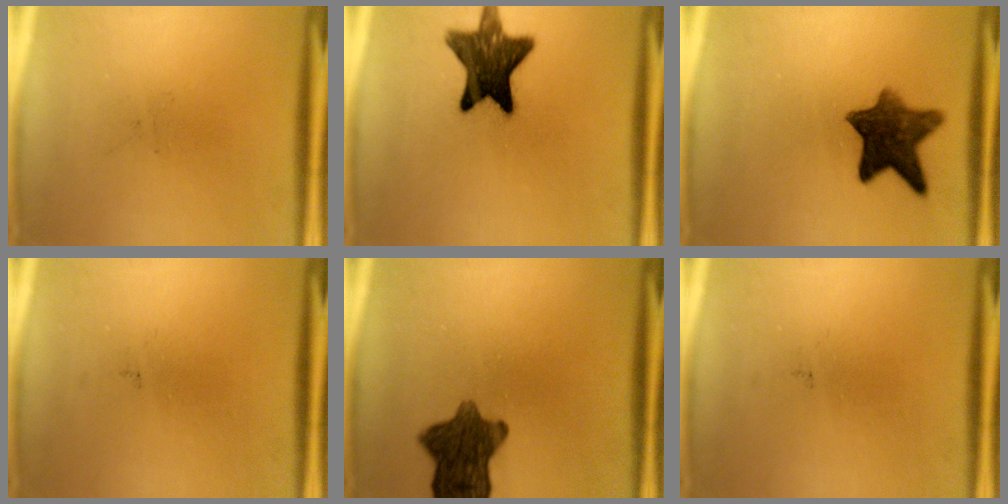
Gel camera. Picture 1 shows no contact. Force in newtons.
{"total": 13.3}
{"total": 9.9}
{"total": 0.0}
{"total": 9.9}
{"total": 0.0}